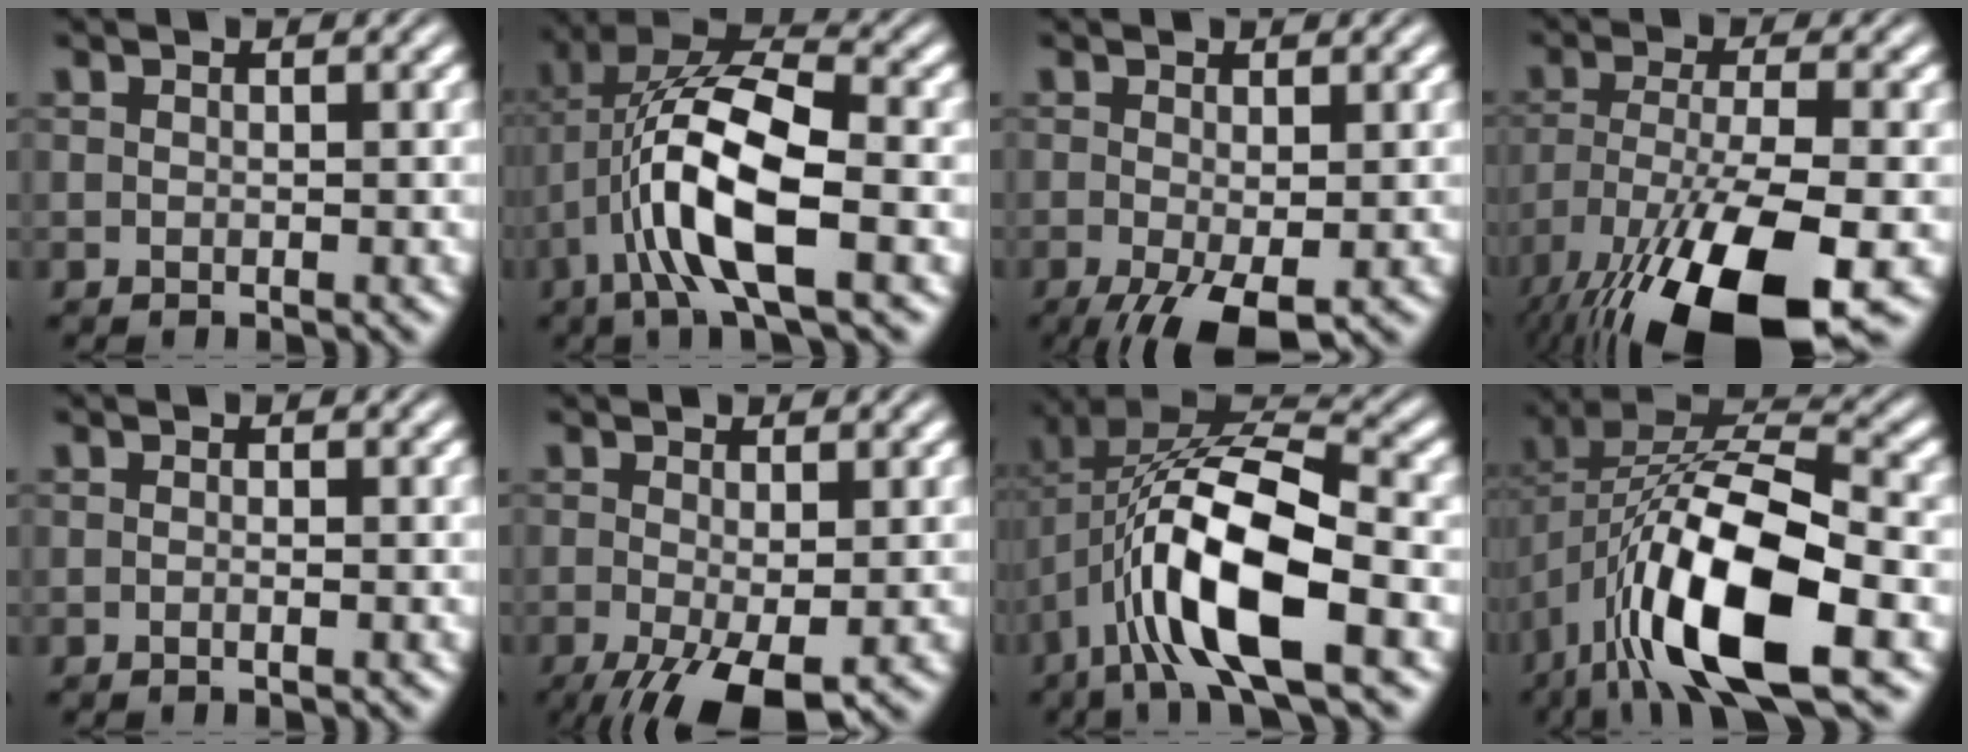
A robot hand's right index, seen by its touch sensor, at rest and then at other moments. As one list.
[{"total": 10.0, "force": [0.2, 5.0, 8.6], "torque": [-0.167, -0.023, 0.007]}, {"total": 5.5, "force": [-3.1, 2.3, 4.0], "torque": [-0.082, -0.042, -0.027]}, {"total": 11.1, "force": [-4.7, 5.0, 8.8], "torque": [-0.174, -0.055, -0.044]}, {"total": 0.6, "force": [-0.5, -0.1, 0.4], "torque": [-0.011, 0.000, -0.009]}, {"total": 6.4, "force": [-3.5, 2.6, 4.7], "torque": [-0.096, -0.046, -0.032]}, {"total": 11.6, "force": [-0.6, 6.3, 9.7], "torque": [-0.185, -0.023, -0.004]}, {"total": 12.7, "force": [-2.7, 6.9, 10.3], "torque": [-0.196, -0.040, -0.028]}]